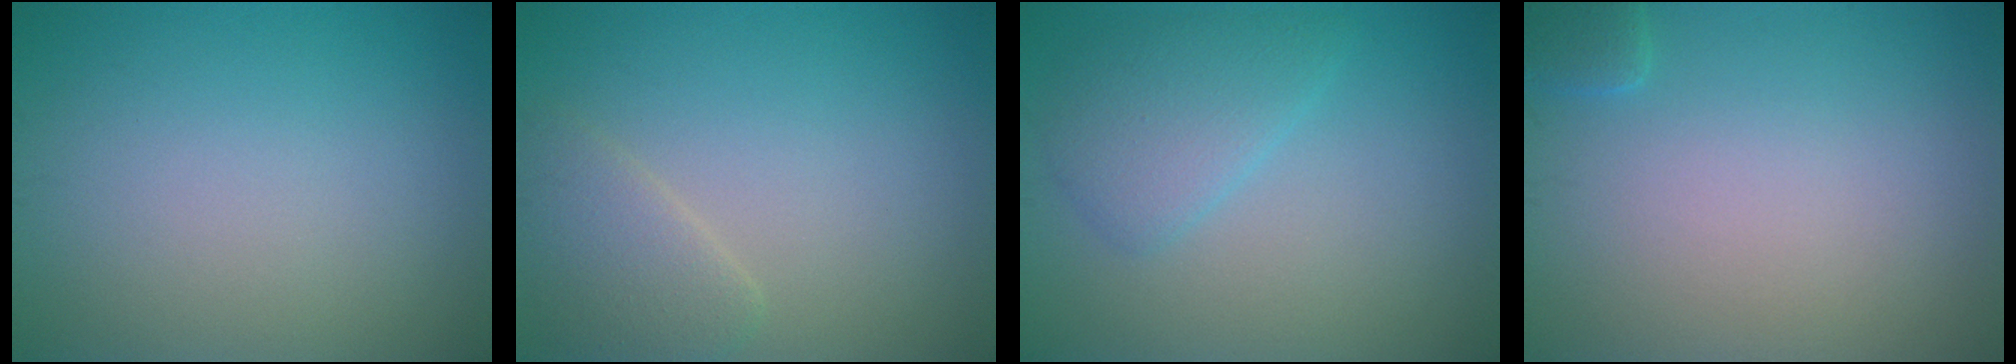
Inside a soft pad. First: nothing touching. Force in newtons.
{"total": 2.5, "press": 2.5, "slide": 0.1}
{"total": 3.1, "press": 3.1, "slide": 0.1}
{"total": 1.1, "press": 1.0, "slide": 0.1}